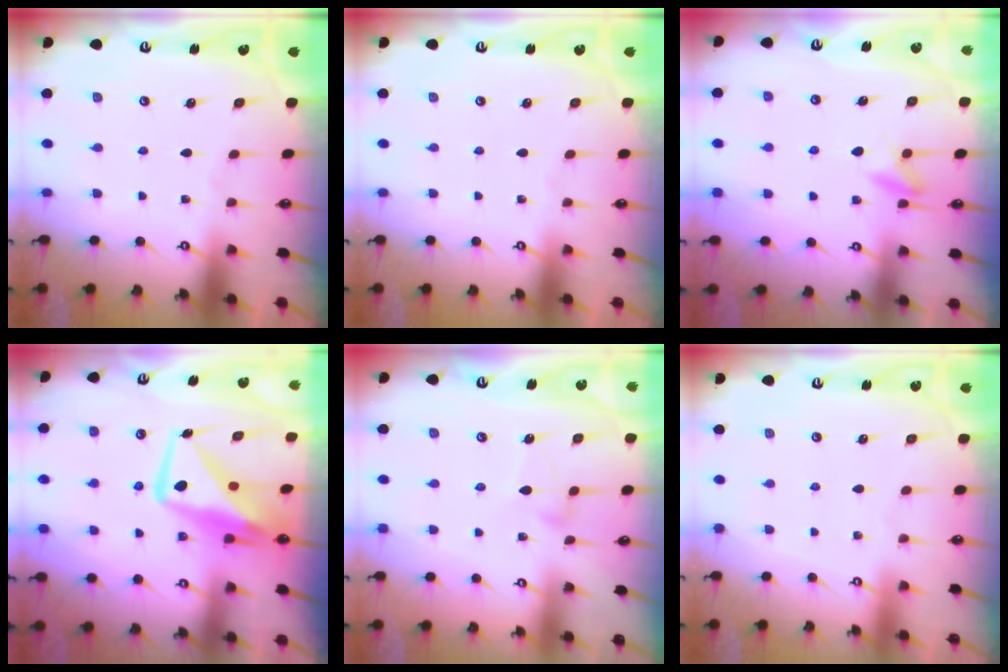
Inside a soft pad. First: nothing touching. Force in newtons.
{"total": 0.0}
{"total": 6.0, "press": 5.7, "slide": 1.7}
{"total": 11.8, "press": 11.7, "slide": 0.9}
{"total": 3.6, "press": 3.6, "slide": 0.2}
{"total": 3.9, "press": 3.9, "slide": 0.1}